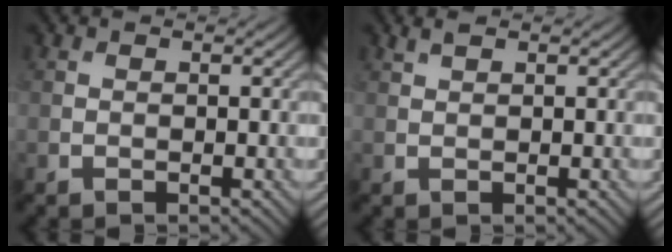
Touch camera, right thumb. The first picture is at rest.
{"total": 1.0, "force": [0.9, 0.2, 0.6], "torque": [-0.019, 0.005, 0.018]}